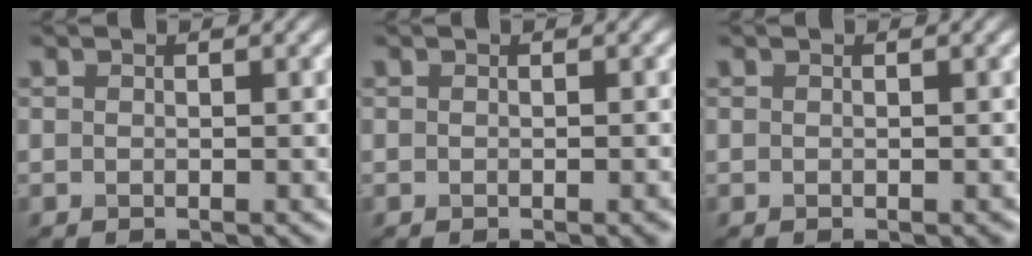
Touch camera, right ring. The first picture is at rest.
{"total": 0.6, "force": [-0.4, 0.1, 0.5], "torque": [-0.002, 0.000, -0.003]}
{"total": 0.0}